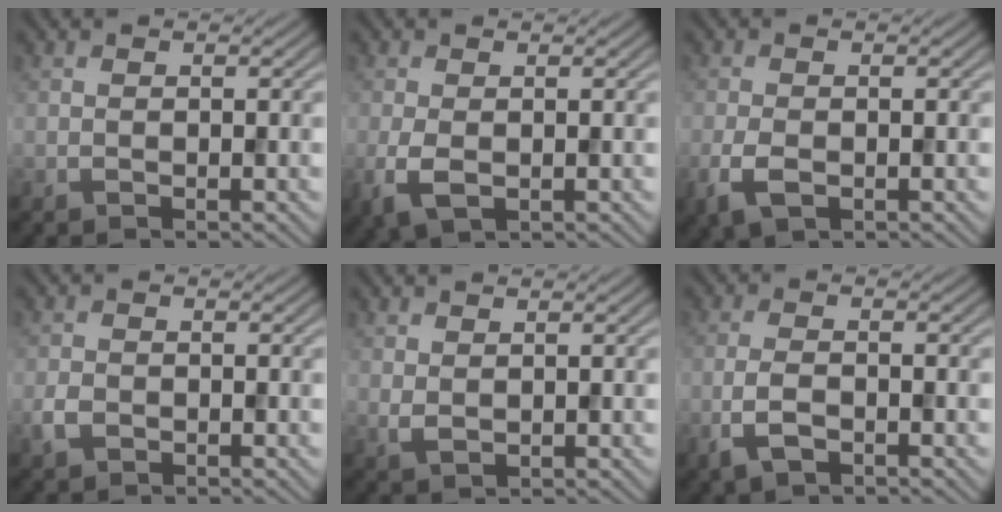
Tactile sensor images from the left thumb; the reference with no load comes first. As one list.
[{"total": 3.4, "force": [-0.8, 2.0, 2.7], "torque": [-0.074, -0.012, -0.016]}, {"total": 3.5, "force": [-1.4, 1.8, 2.6], "torque": [-0.067, -0.010, -0.027]}, {"total": 2.0, "force": [-0.9, 1.4, 1.0], "torque": [-0.025, -0.004, -0.022]}, {"total": 1.4, "force": [0.8, 0.8, 0.9], "torque": [-0.022, -0.004, 0.020]}, {"total": 3.3, "force": [-1.6, 1.4, 2.5], "torque": [-0.061, -0.004, -0.036]}]